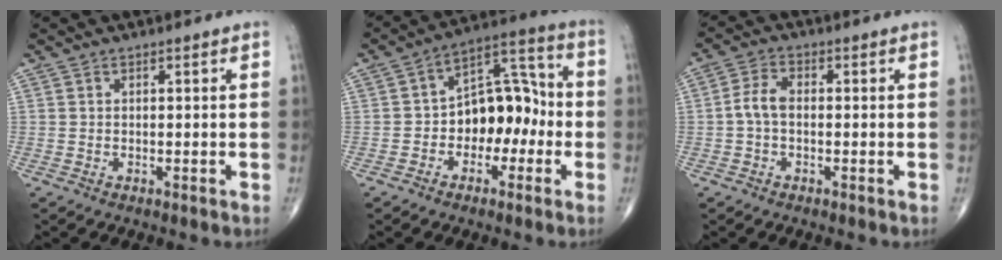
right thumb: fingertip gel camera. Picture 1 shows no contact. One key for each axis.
{"total": 12.3, "fx": -2.2, "fy": 8.1, "fz": 9.0, "tx": -0.093, "ty": 0.047, "tz": -0.045}
{"total": 4.3, "fx": -0.5, "fy": 2.6, "fz": 3.4, "tx": -0.068, "ty": 0.015, "tz": -0.016}